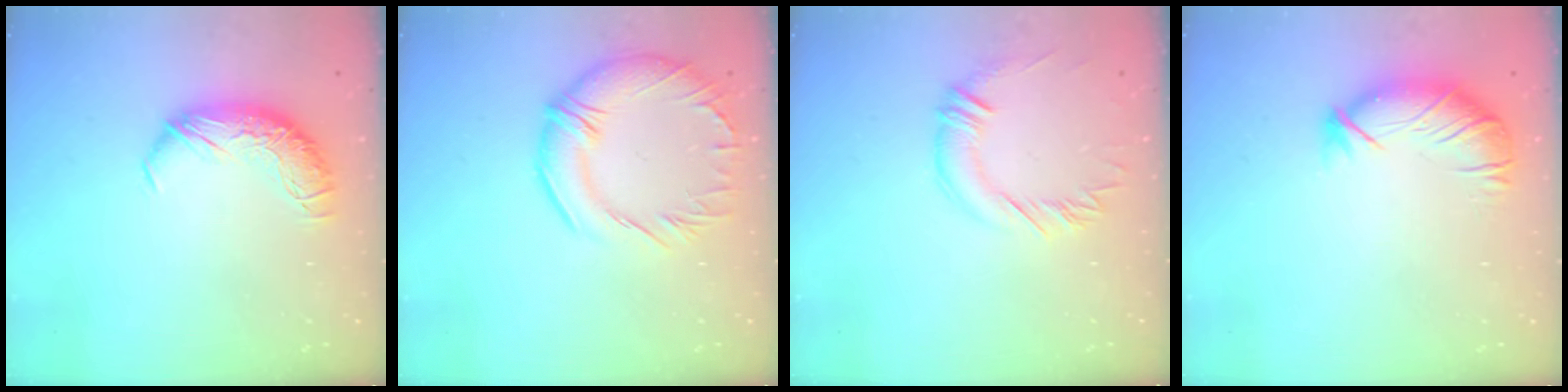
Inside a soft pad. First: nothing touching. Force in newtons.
{"total": 7.3, "press": 6.5, "slide": 3.4}
{"total": 0.9, "press": 0.8, "slide": 0.4}
{"total": 3.0, "press": 2.6, "slide": 1.5}